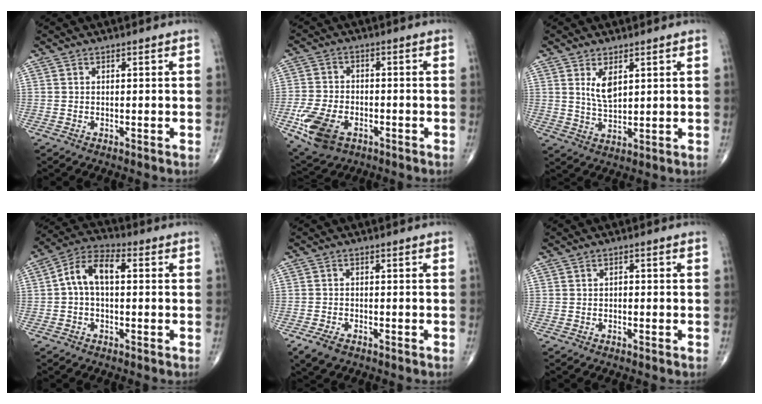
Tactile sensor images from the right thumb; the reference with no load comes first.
{"total": 11.0, "force": [-4.5, 6.8, 7.3], "torque": [-0.144, 0.009, -0.078]}
{"total": 4.9, "force": [2.1, 2.3, 3.9], "torque": [-0.065, -0.018, 0.045]}
{"total": 8.5, "force": [0.7, 4.7, 7.0], "torque": [-0.126, 0.033, 0.003]}
{"total": 3.7, "force": [-2.3, 1.9, 2.2], "torque": [-0.044, 0.001, -0.039]}
{"total": 0.9, "force": [-0.2, 0.6, 0.6], "torque": [-0.002, 0.004, -0.006]}